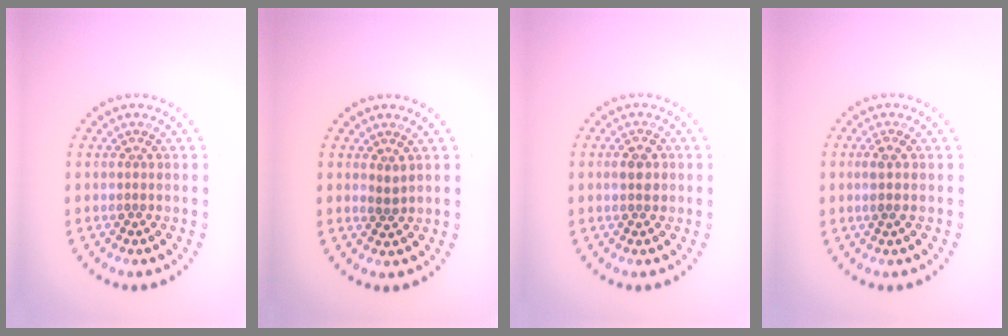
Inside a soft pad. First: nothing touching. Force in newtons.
{"total": 0.9, "press": 0.8, "slide": 0.4}
{"total": 2.2, "press": 2.2, "slide": 0.1}
{"total": 1.1, "press": 0.8, "slide": 0.7}